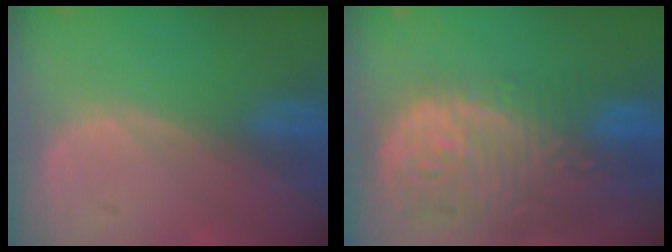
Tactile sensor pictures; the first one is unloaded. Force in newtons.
{"total": 14.1, "press": 11.6, "slide": 8.1}